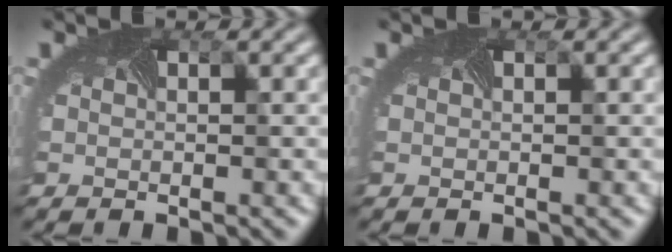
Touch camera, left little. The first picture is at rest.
{"total": 0.0}